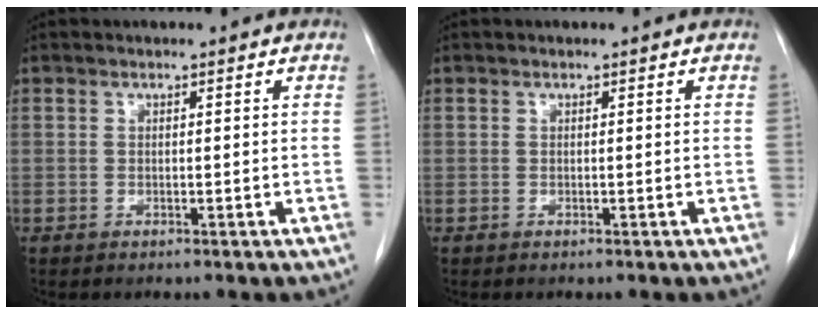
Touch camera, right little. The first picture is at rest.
{"total": 0.0}